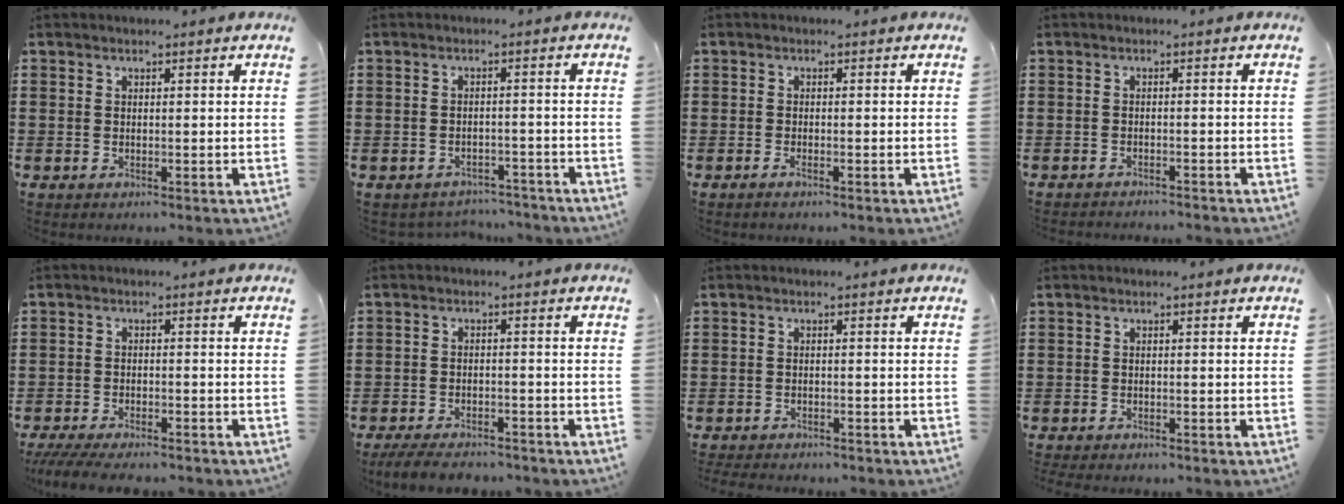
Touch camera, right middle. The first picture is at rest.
{"total": 2.4, "force": [-2.4, 0.5, -0.1], "torque": [-0.008, -0.001, -0.052]}
{"total": 0.9, "force": [-0.6, 0.1, 0.6], "torque": [-0.014, -0.004, -0.010]}
{"total": 1.3, "force": [-1.3, -0.1, 0.1], "torque": [-0.005, 0.001, -0.025]}
{"total": 3.7, "force": [-3.6, 0.3, 1.1], "torque": [-0.035, -0.008, -0.076]}
{"total": 3.8, "force": [-3.6, 0.7, 1.0], "torque": [-0.024, 0.000, -0.074]}
{"total": 1.8, "force": [-1.8, 0.1, 0.1], "torque": [-0.008, -0.002, -0.039]}
{"total": 0.9, "force": [-0.9, 0.1, 0.1], "torque": [-0.006, -0.002, -0.018]}